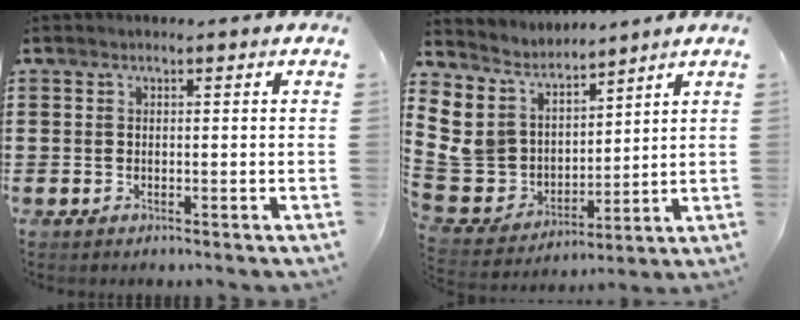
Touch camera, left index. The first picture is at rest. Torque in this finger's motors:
{"motor_torque": [1.03, -1.11, 0.57, 0.12]}